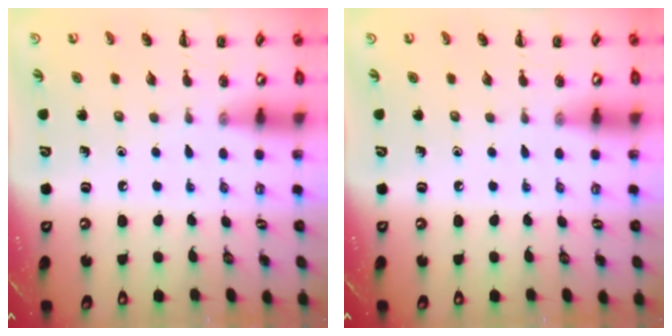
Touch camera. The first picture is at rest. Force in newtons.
{"total": 0.0}